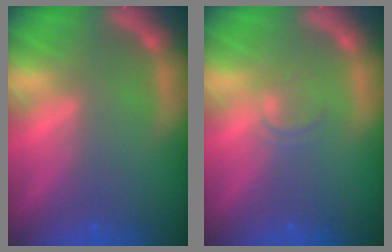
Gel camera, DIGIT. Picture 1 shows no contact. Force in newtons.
{"total": 1.4}